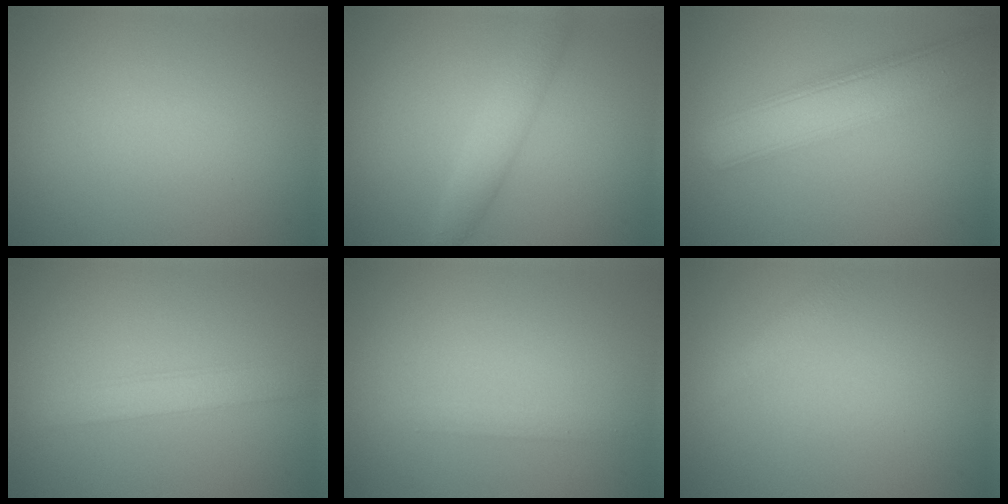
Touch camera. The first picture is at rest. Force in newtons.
{"total": 2.8, "press": 2.8, "slide": 0.2}
{"total": 6.4, "press": 6.4, "slide": 0.3}
{"total": 2.4, "press": 2.4, "slide": 0.1}
{"total": 0.8, "press": 0.8, "slide": 0.1}
{"total": 1.3, "press": 1.3, "slide": 0.1}